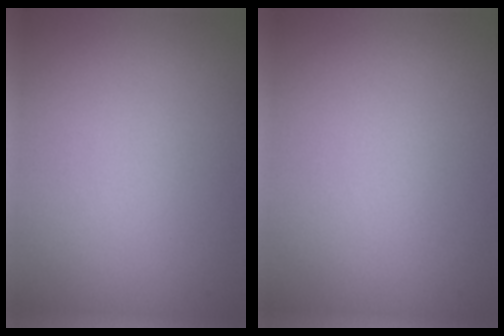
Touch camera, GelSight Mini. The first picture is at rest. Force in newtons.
{"total": 0.0}